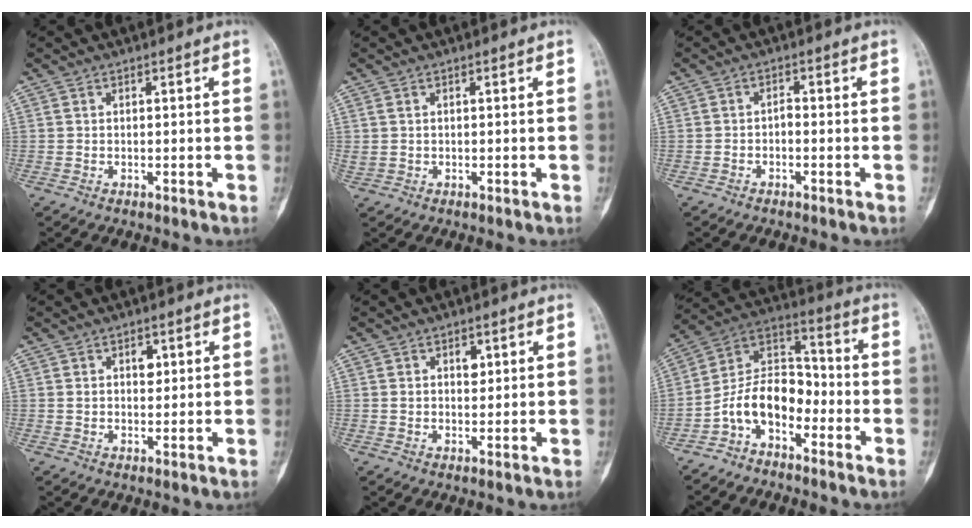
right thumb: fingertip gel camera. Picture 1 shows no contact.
{"total": 1.5, "force": [0.5, 1.1, 0.9], "torque": [-0.034, 0.003, 0.016]}
{"total": 1.5, "force": [-0.7, 0.9, 1.0], "torque": [-0.012, 0.011, -0.016]}
{"total": 3.0, "force": [1.0, 2.0, 1.9], "torque": [-0.014, -0.003, 0.015]}
{"total": 2.7, "force": [1.0, 1.9, 1.7], "torque": [-0.011, -0.003, 0.015]}
{"total": 11.2, "force": [-5.2, 6.9, 7.1], "torque": [-0.113, 0.077, -0.110]}